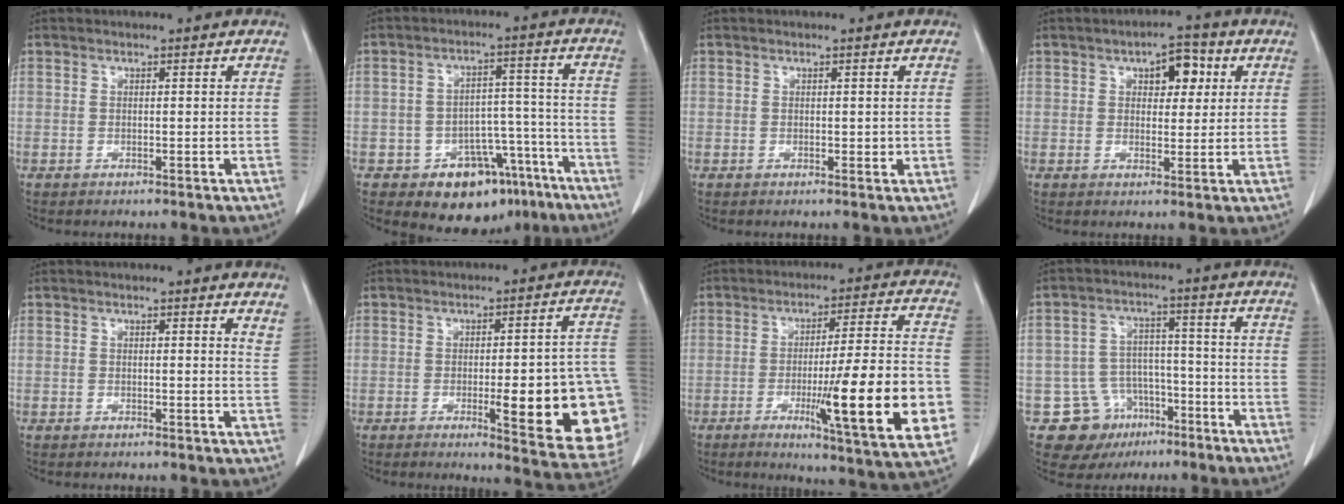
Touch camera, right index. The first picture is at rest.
{"total": 11.5, "force": [-7.4, 7.4, 4.7], "torque": [-0.028, 0.057, -0.097]}
{"total": 0.8, "force": [0.0, 0.6, 0.6], "torque": [-0.004, 0.000, 0.002]}
{"total": 5.5, "force": [2.1, 2.8, 4.3], "torque": [-0.055, 0.014, 0.029]}
{"total": 2.4, "force": [2.2, 0.2, 0.8], "torque": [-0.012, -0.012, 0.010]}
{"total": 17.3, "force": [-4.2, 3.2, 16.5], "torque": [-0.109, 0.016, -0.035]}
{"total": 19.5, "force": [-4.8, 0.4, 18.9], "torque": [-0.238, -0.022, -0.066]}
{"total": 10.1, "force": [-5.3, 8.3, 2.0], "torque": [-0.033, 0.035, -0.069]}